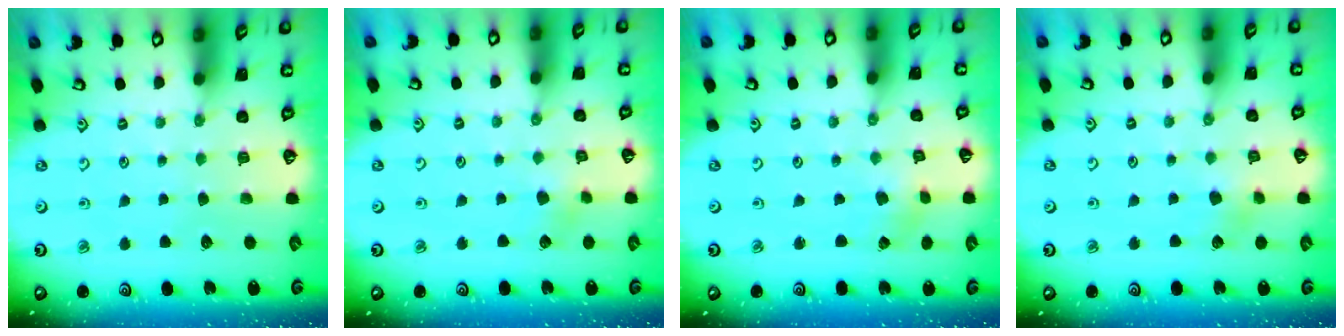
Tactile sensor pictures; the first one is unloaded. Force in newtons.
{"total": 3.7, "press": 3.7, "slide": 0.5}
{"total": 0.5, "press": 0.5, "slide": 0.1}
{"total": 3.9, "press": 3.8, "slide": 0.4}